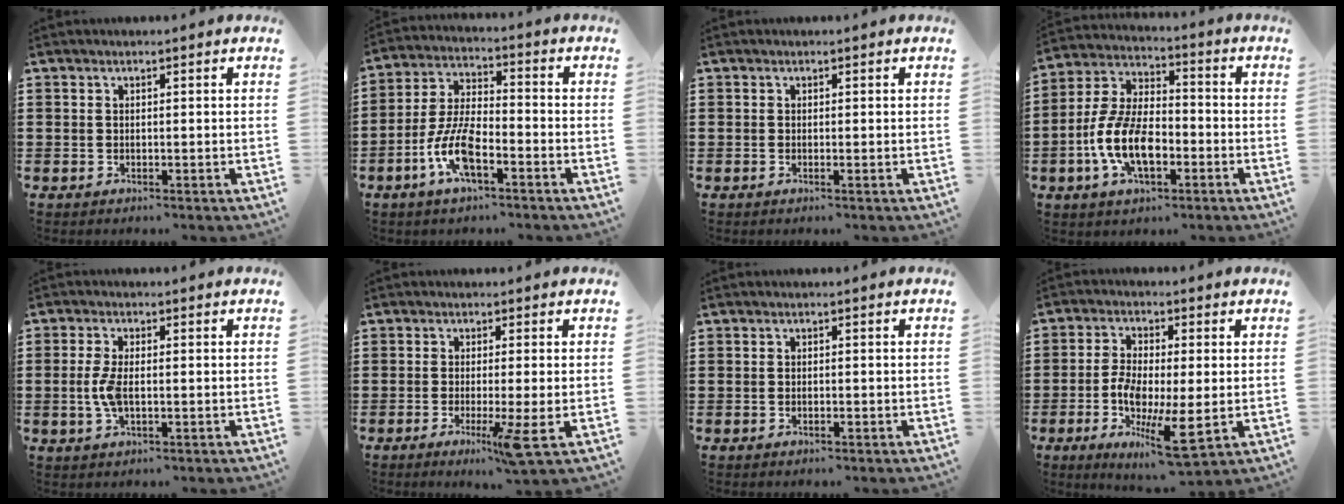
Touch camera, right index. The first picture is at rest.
{"total": 8.7, "force": [-3.9, 3.4, 7.0], "torque": [-0.163, -0.004, -0.076]}
{"total": 0.0}
{"total": 10.0, "force": [-3.6, 5.0, 7.9], "torque": [-0.189, -0.002, -0.073]}
{"total": 4.4, "force": [-0.5, 1.8, 4.0], "torque": [-0.102, -0.008, -0.017]}
{"total": 5.5, "force": [-2.1, -0.6, 5.0], "torque": [-0.095, -0.026, -0.036]}
{"total": 0.6, "force": [-0.4, 0.2, 0.5], "torque": [-0.010, -0.004, -0.006]}
{"total": 9.1, "force": [-1.9, 3.1, 8.3], "torque": [-0.174, -0.011, -0.035]}